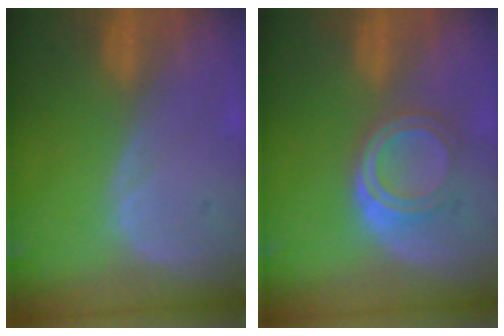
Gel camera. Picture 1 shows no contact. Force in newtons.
{"total": 5.1, "press": 4.5, "slide": 2.4}